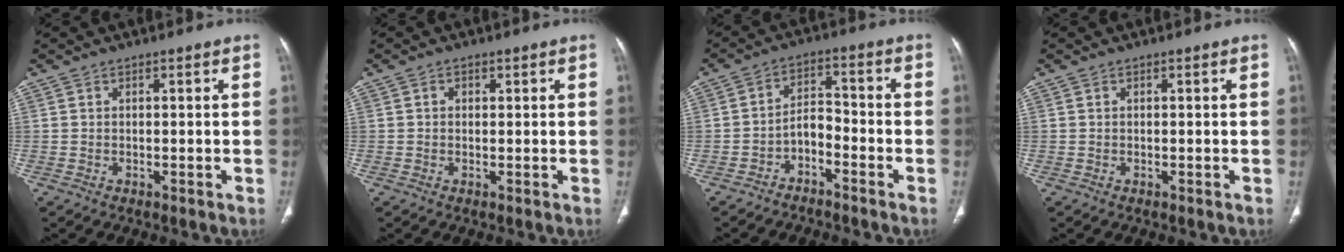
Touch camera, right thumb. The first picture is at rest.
{"total": 1.1, "force": [0.3, 0.9, 0.5], "torque": [-0.002, 0.001, 0.003]}
{"total": 5.1, "force": [-3.4, 2.6, 2.7], "torque": [-0.039, 0.048, -0.064]}
{"total": 0.0}